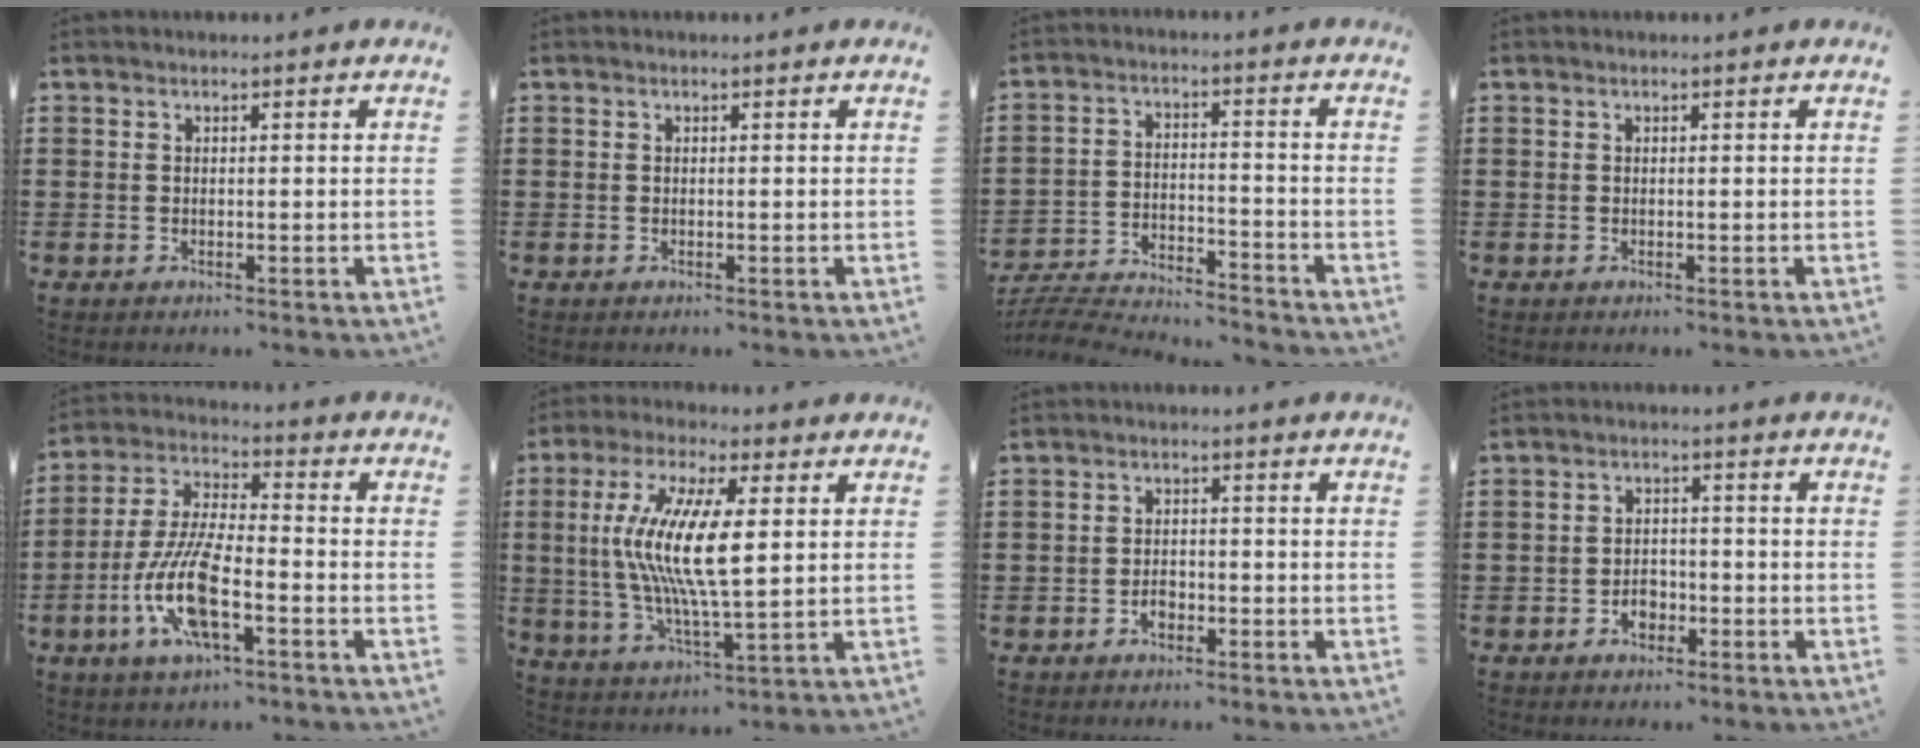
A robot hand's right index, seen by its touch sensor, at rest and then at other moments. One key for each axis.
{"total": 0.0}
{"total": 5.6, "fx": -5.5, "fy": 0.1, "fz": 0.9, "tx": -0.034, "ty": -0.004, "tz": -0.116}
{"total": 0.0}
{"total": 11.4, "fx": -4.4, "fy": 3.7, "fz": 9.8, "tx": -0.228, "ty": -0.008, "tz": -0.085}
{"total": 11.2, "fx": 1.5, "fy": 3.2, "fz": 10.6, "tx": -0.223, "ty": -0.003, "tz": 0.023}
{"total": 2.0, "fx": -1.1, "fy": 1.3, "fz": 1.1, "tx": -0.023, "ty": 0.001, "tz": -0.022}
{"total": 3.0, "fx": -1.5, "fy": 2.1, "fz": 1.4, "tx": -0.029, "ty": 0.003, "tz": -0.031}